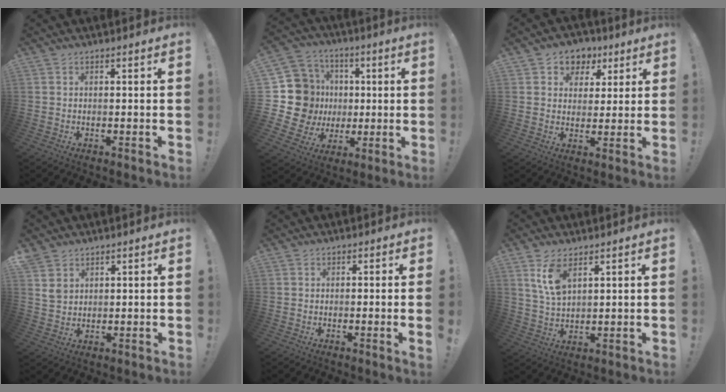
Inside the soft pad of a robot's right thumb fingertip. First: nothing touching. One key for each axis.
{"total": 20.0, "fx": 1.0, "fy": 17.5, "fz": 9.6, "tx": -0.200, "ty": -0.001, "tz": 0.061}
{"total": 6.9, "fx": 2.9, "fy": 6.1, "fz": 1.3, "tx": -0.008, "ty": -0.018, "tz": 0.057}
{"total": 5.2, "fx": 3.0, "fy": 3.9, "fz": 1.7, "tx": -0.027, "ty": -0.013, "tz": 0.061}
{"total": 2.0, "fx": -0.2, "fy": -0.6, "fz": 1.9, "tx": -0.024, "ty": -0.006, "tz": -0.008}
{"total": 7.9, "fx": 4.4, "fy": 3.6, "fz": 5.4, "tx": -0.095, "ty": -0.015, "tz": 0.081}